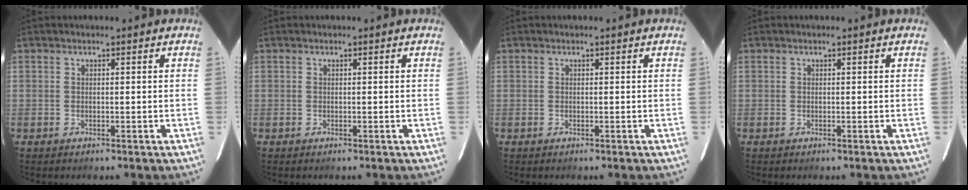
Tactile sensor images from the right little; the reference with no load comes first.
{"total": 0.0}
{"total": 0.0}
{"total": 0.0}